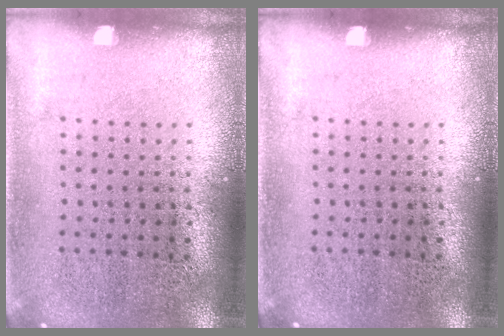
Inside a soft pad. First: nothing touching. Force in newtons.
{"total": 0.0}